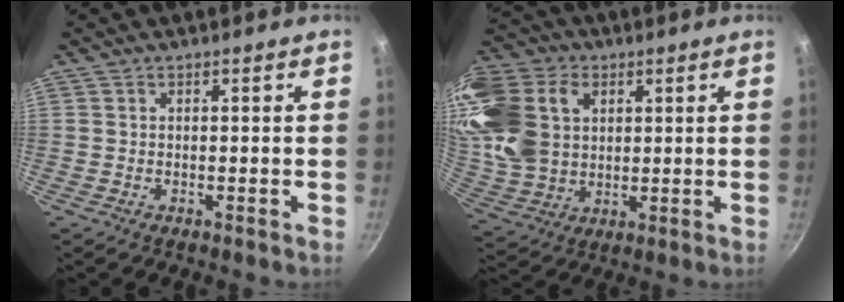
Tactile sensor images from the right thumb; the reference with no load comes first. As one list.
[{"total": 21.4, "force": [5.7, 16.0, 13.1], "torque": [-0.268, 0.003, 0.114]}]